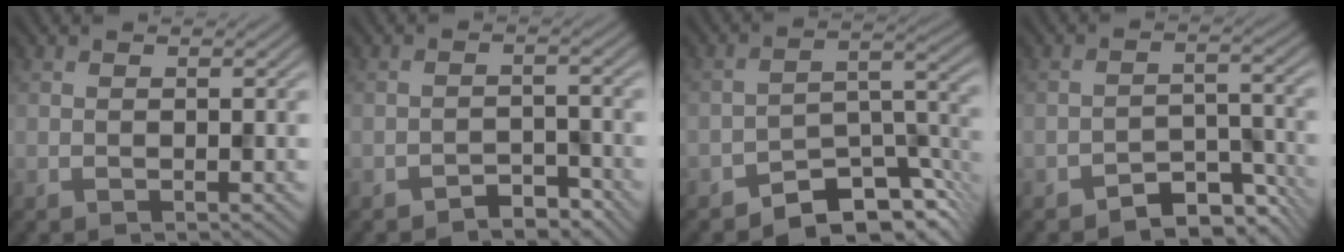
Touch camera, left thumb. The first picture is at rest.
{"total": 2.9, "force": [-2.5, 1.0, 1.0], "torque": [-0.012, 0.006, -0.045]}
{"total": 8.9, "force": [-7.1, 3.3, 4.1], "torque": [-0.042, 0.002, -0.135]}
{"total": 5.3, "force": [-4.2, 2.2, 2.4], "torque": [-0.030, 0.000, -0.070]}